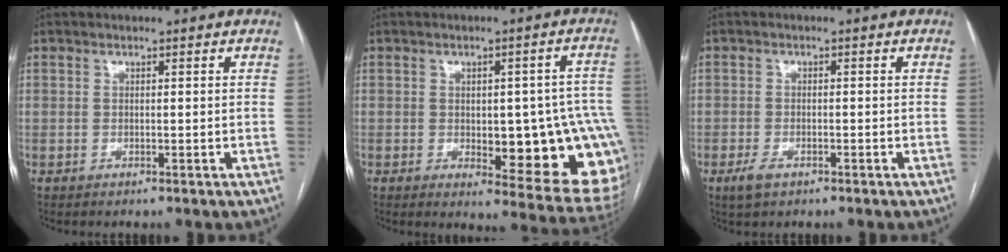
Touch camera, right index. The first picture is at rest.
{"total": 18.0, "force": [-2.6, 5.9, 16.8], "torque": [-0.126, 0.017, -0.006]}
{"total": 2.5, "force": [-1.4, 1.4, 1.6], "torque": [-0.032, 0.000, -0.020]}